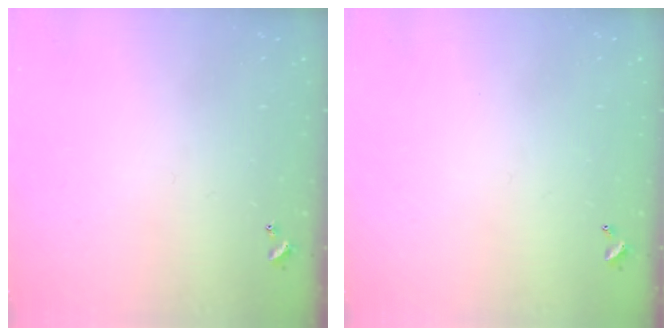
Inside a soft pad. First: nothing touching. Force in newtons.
{"total": 2.7, "press": 2.7, "slide": 0.1}